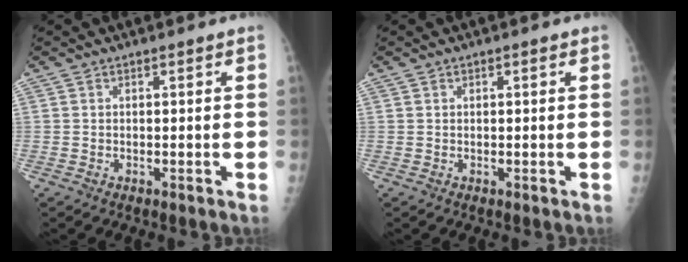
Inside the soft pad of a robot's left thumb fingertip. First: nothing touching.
{"total": 0.6, "force": [0.3, 0.3, 0.5], "torque": [-0.003, 0.001, 0.004]}